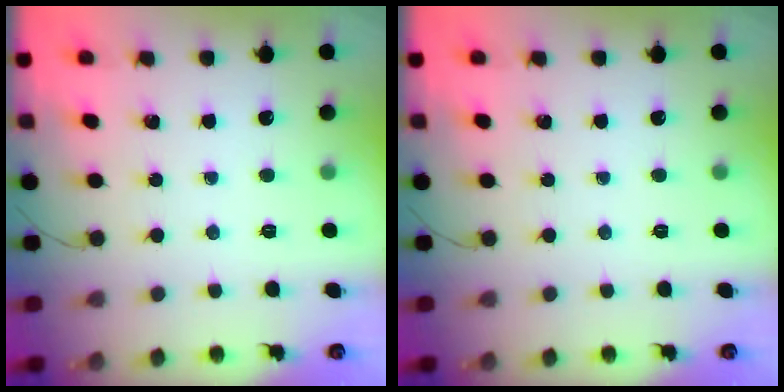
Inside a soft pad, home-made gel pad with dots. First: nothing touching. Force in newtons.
{"total": 0.0}